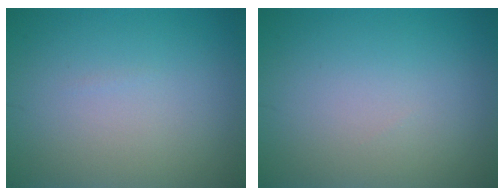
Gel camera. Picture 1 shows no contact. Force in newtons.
{"total": 0.0}